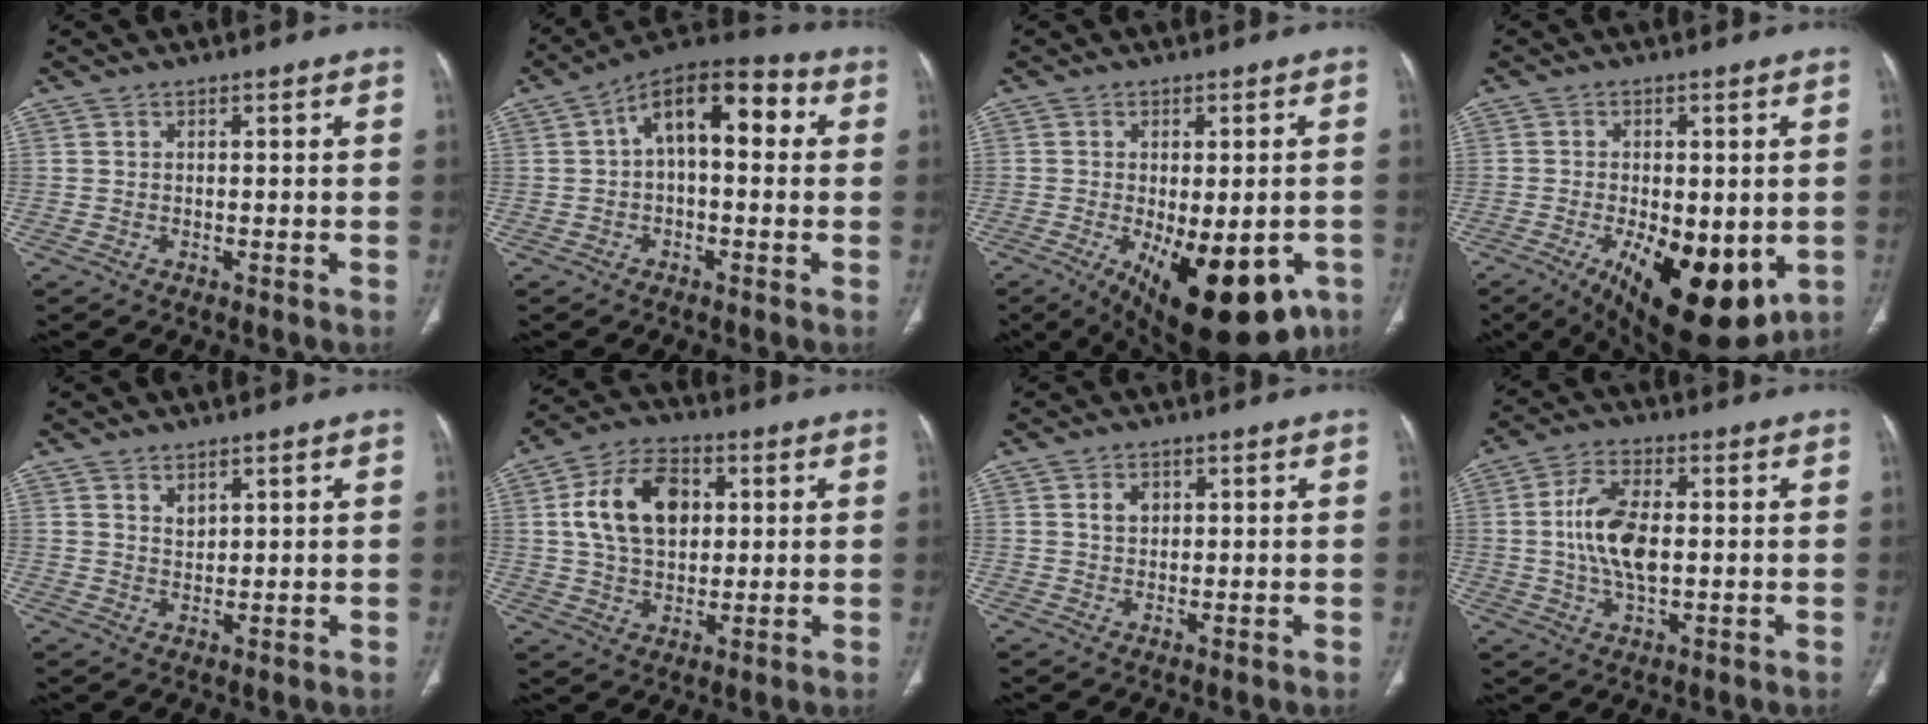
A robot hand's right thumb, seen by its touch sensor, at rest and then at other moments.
{"total": 13.3, "force": [2.1, 6.8, 11.2], "torque": [-0.149, 0.042, 0.023]}
{"total": 18.5, "force": [-8.2, 8.1, 14.5], "torque": [-0.157, -0.009, -0.099]}
{"total": 18.5, "force": [-5.9, 8.4, 15.4], "torque": [-0.193, -0.019, -0.067]}
{"total": 2.1, "force": [1.5, 1.1, 1.0], "torque": [-0.012, -0.015, 0.033]}
{"total": 13.7, "force": [2.9, 9.0, 9.8], "torque": [-0.153, 0.006, 0.049]}
{"total": 2.4, "force": [0.8, 1.8, 1.4], "torque": [-0.017, -0.002, 0.016]}
{"total": 10.6, "force": [0.3, 5.4, 9.2], "torque": [-0.183, 0.003, 0.006]}